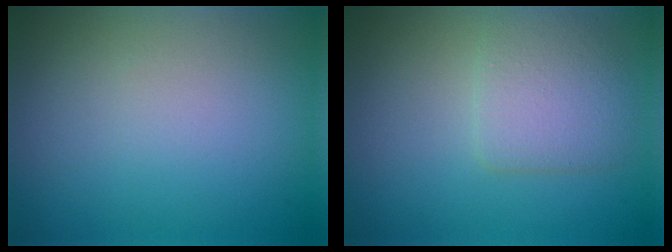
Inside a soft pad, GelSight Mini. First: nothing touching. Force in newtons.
{"total": 3.4, "press": 3.4, "slide": 0.2}